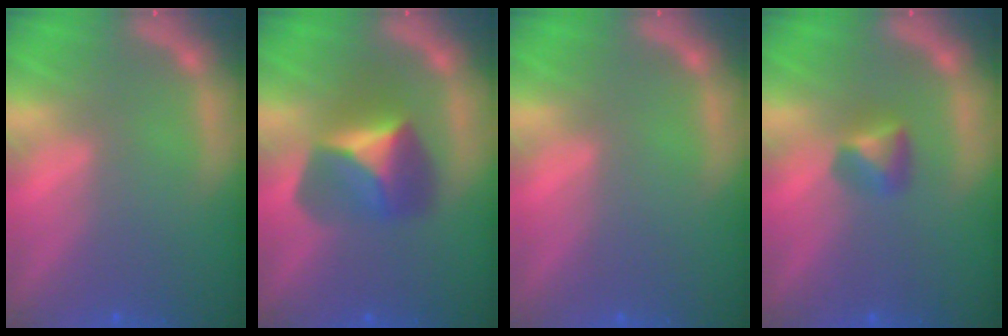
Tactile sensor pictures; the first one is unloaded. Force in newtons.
{"total": 4.9}
{"total": 0.0}
{"total": 1.9}